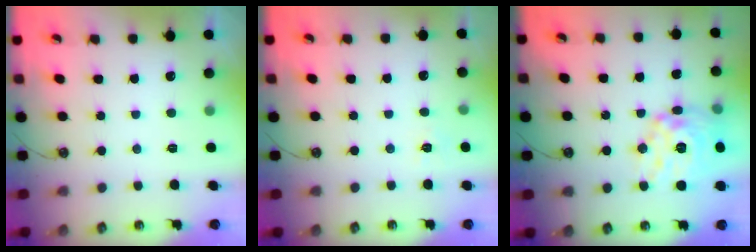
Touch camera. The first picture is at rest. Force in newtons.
{"total": 4.5, "press": 4.5, "slide": 0.6}
{"total": 17.3, "press": 17.2, "slide": 1.5}